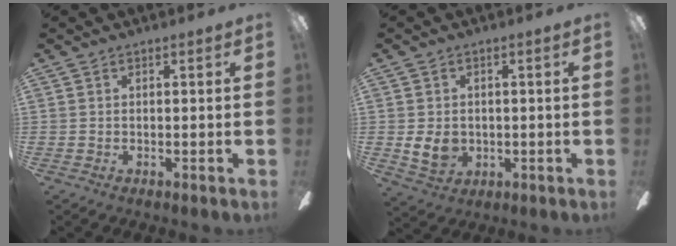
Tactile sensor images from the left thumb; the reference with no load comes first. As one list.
[{"total": 6.8, "force": [-0.2, 5.6, 3.9], "torque": [-0.067, 0.001, -0.003]}]